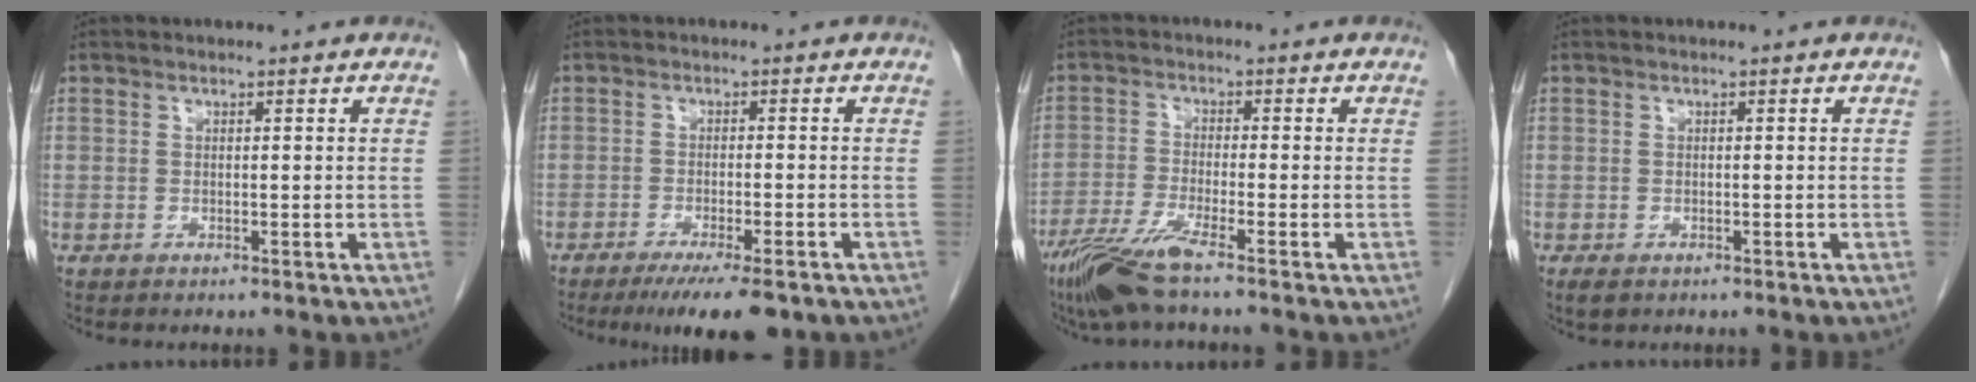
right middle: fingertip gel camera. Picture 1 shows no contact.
{"total": 8.4, "force": [-6.1, 1.1, 5.7], "torque": [-0.076, -0.015, -0.091]}
{"total": 7.3, "force": [-5.2, -0.2, 5.1], "torque": [-0.106, -0.023, -0.103]}
{"total": 1.8, "force": [-1.2, 1.0, 0.9], "torque": [-0.015, -0.002, -0.012]}